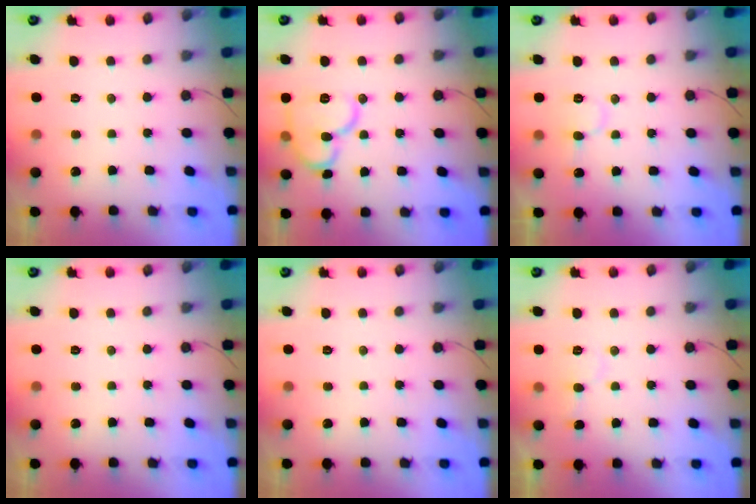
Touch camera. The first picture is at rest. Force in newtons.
{"total": 12.8, "press": 12.8, "slide": 0.6}
{"total": 7.8, "press": 7.7, "slide": 1.1}
{"total": 0.0}
{"total": 0.0}
{"total": 5.5, "press": 5.5, "slide": 0.5}